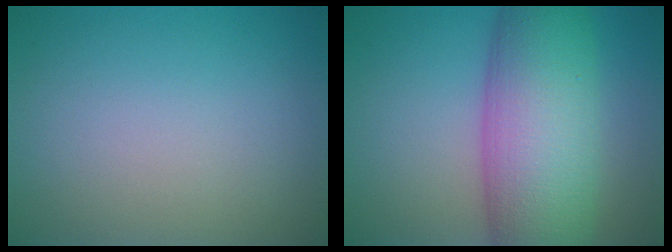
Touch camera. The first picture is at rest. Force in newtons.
{"total": 11.9, "press": 11.9, "slide": 0.5}